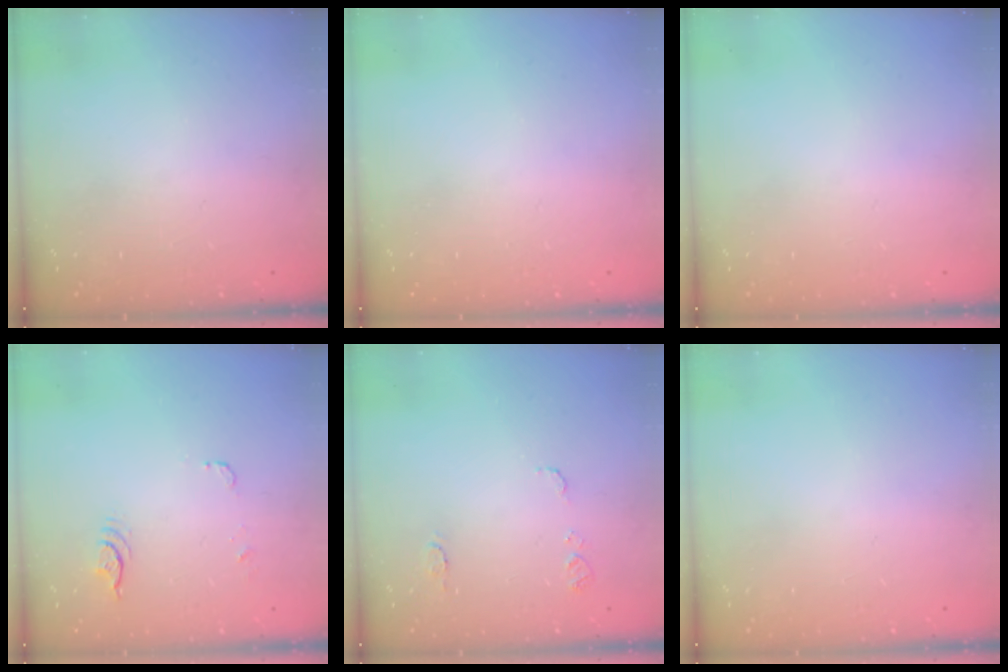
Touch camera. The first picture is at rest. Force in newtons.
{"total": 0.0}
{"total": 0.0}
{"total": 14.3, "press": 5.9, "slide": 13.1}
{"total": 7.1, "press": 7.0, "slide": 0.7}
{"total": 0.0}